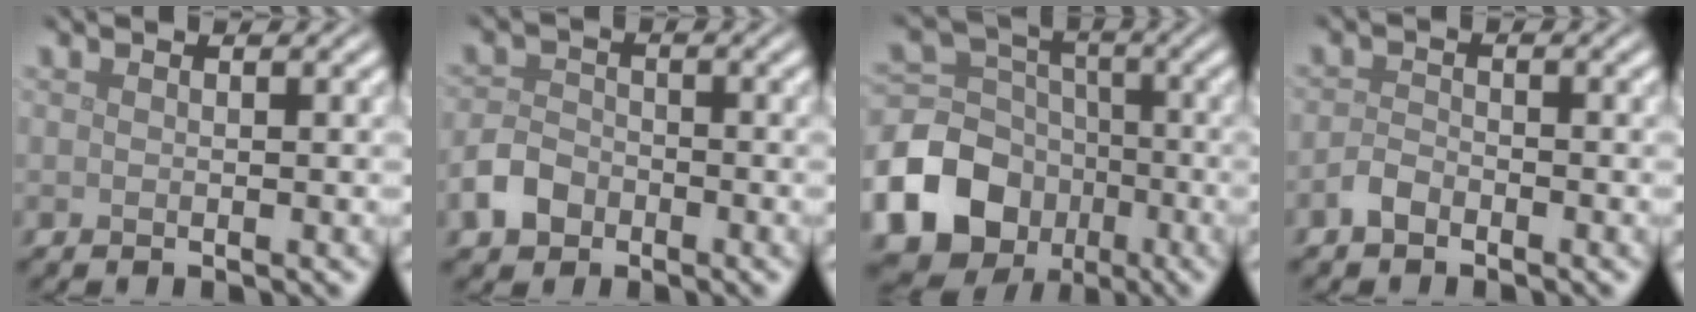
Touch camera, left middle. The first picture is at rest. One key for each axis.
{"total": 3.1, "fx": -1.7, "fy": 2.2, "fz": 1.3, "tx": -0.024, "ty": 0.002, "tz": -0.039}
{"total": 15.2, "fx": -6.4, "fy": 12.9, "fz": 5.0, "tx": -0.129, "ty": -0.049, "tz": -0.130}
{"total": 1.5, "fx": -1.1, "fy": 0.7, "fz": 0.7, "tx": -0.014, "ty": 0.004, "tz": -0.026}